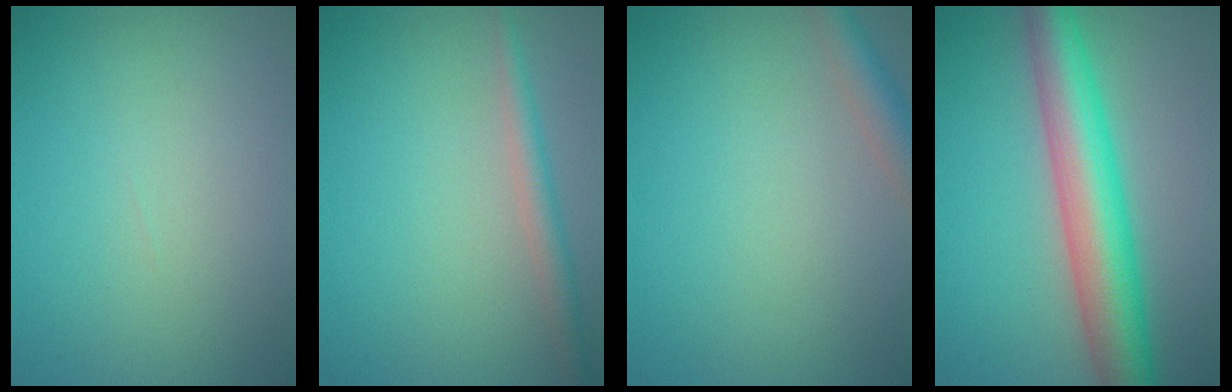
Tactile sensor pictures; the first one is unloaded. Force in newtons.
{"total": 2.1, "press": 2.1, "slide": 0.1}
{"total": 2.9, "press": 2.9, "slide": 0.2}
{"total": 7.9, "press": 7.9, "slide": 0.4}